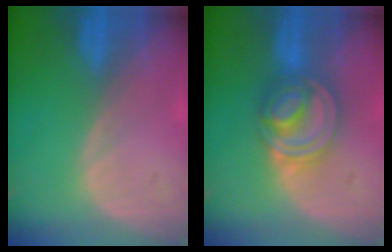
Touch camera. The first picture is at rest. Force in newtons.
{"total": 7.9, "press": 6.7, "slide": 4.0}